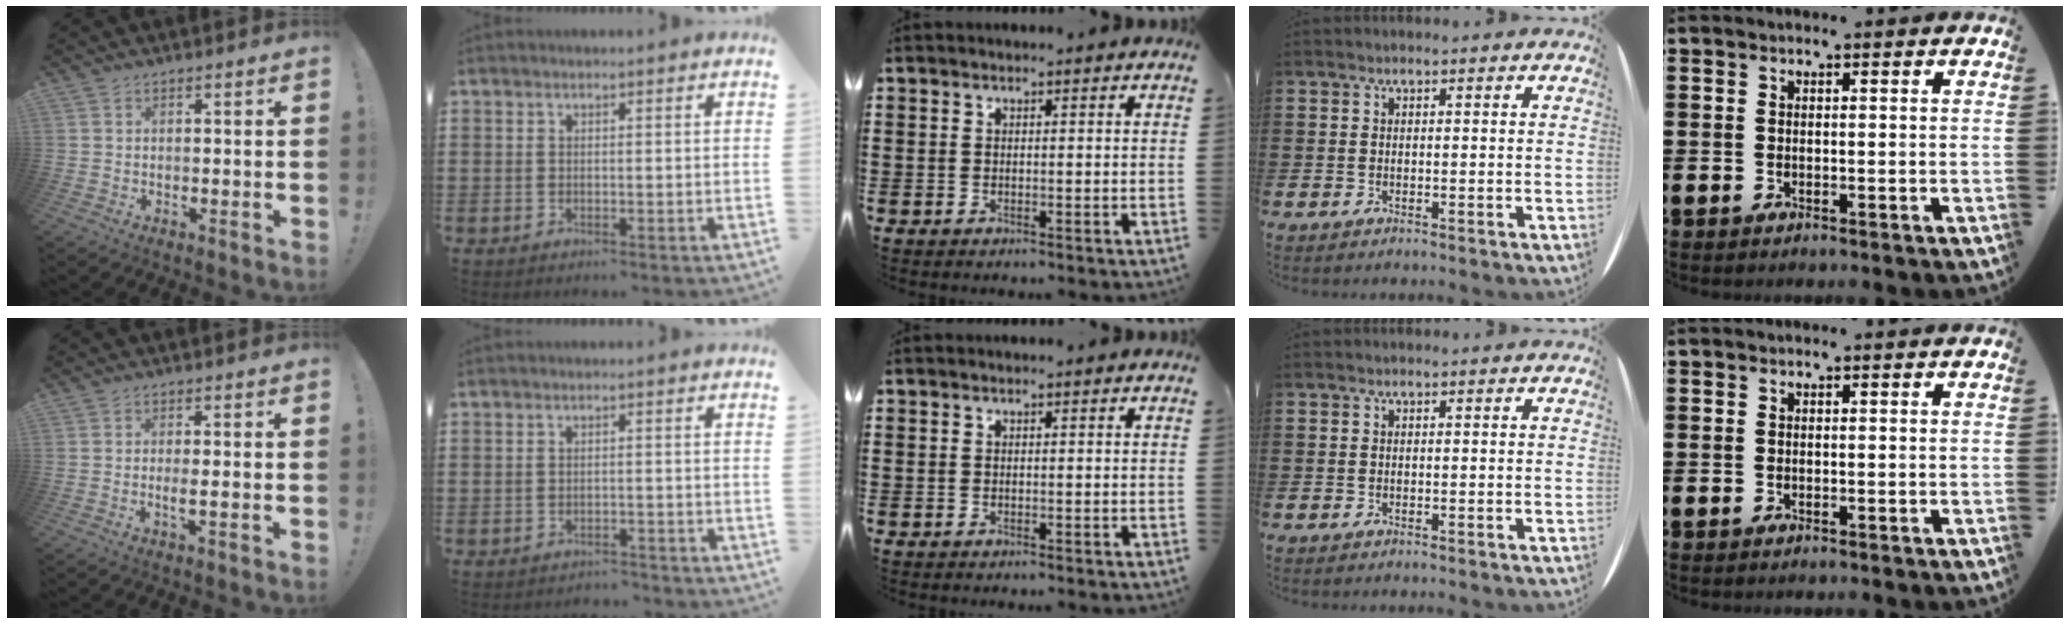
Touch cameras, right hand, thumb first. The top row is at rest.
{"thumb": {"total": 2.4, "force": [-0.2, 0.0, 2.4], "torque": [-0.034, -0.007, -0.007]}, "index": {"total": 1.6, "force": [-1.6, 0.1, 0.0], "torque": [-0.006, -0.001, -0.034]}}